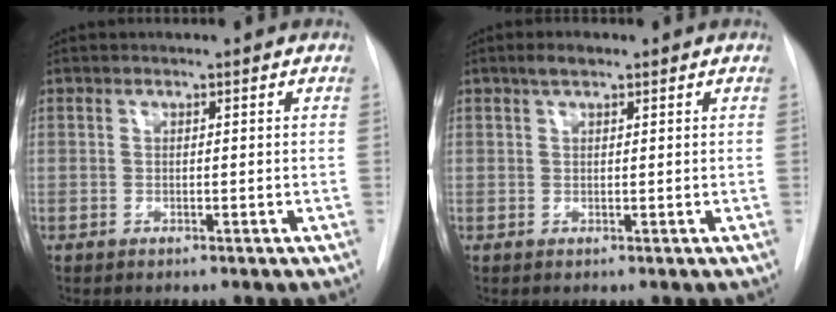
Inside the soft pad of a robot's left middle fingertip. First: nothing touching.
{"total": 1.9, "force": [1.3, 0.7, 1.2], "torque": [-0.023, 0.008, 0.023]}